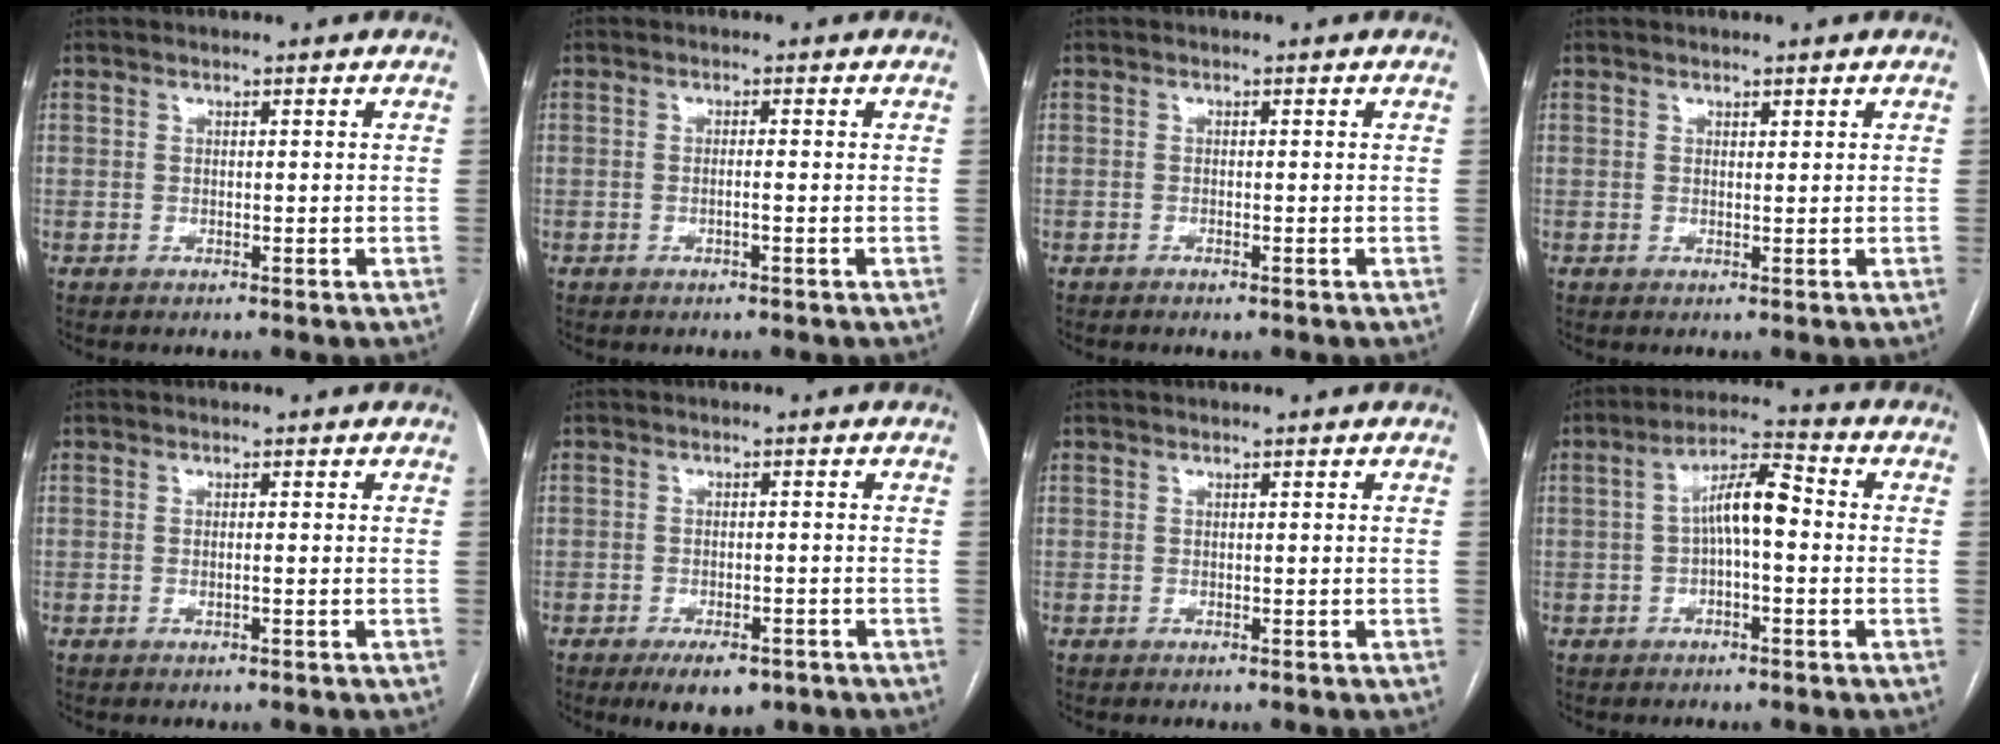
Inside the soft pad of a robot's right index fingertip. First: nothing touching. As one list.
[{"total": 1.0, "force": [-0.3, -0.1, 0.9], "torque": [-0.015, 0.003, -0.003]}, {"total": 0.7, "force": [-0.5, 0.1, 0.5], "torque": [-0.009, -0.002, -0.008]}, {"total": 0.6, "force": [0.5, 0.2, 0.3], "torque": [-0.006, -0.002, 0.007]}, {"total": 0.6, "force": [0.0, 0.0, 0.6], "torque": [-0.010, 0.002, 0.002]}, {"total": 5.8, "force": [-3.9, 2.6, 3.5], "torque": [-0.049, -0.002, -0.054]}, {"total": 0.0}, {"total": 7.3, "force": [-0.1, 1.9, 7.1], "torque": [-0.127, 0.028, -0.005]}]